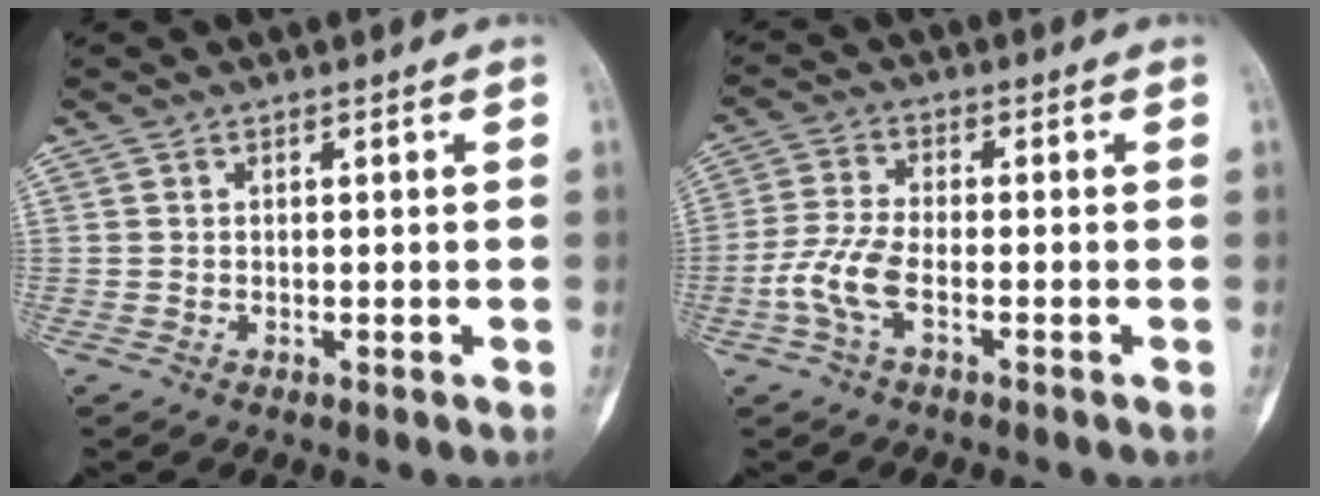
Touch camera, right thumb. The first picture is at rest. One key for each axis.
{"total": 6.5, "fx": -2.5, "fy": 2.5, "fz": 5.5, "tx": -0.134, "ty": 0.014, "tz": -0.054}